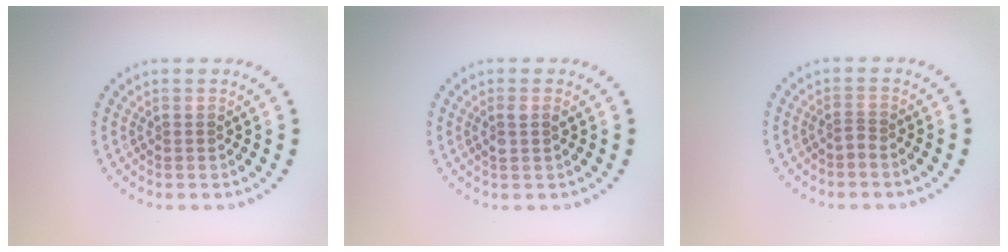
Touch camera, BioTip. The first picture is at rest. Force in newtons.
{"total": 1.4, "press": 1.2, "slide": 0.7}
{"total": 0.5, "press": 0.3, "slide": 0.4}